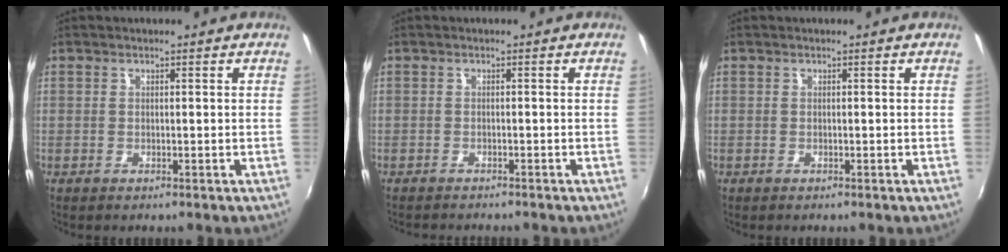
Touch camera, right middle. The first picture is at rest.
{"total": 3.1, "force": [-2.9, 0.4, 0.9], "torque": [-0.027, -0.013, -0.046]}
{"total": 0.0}